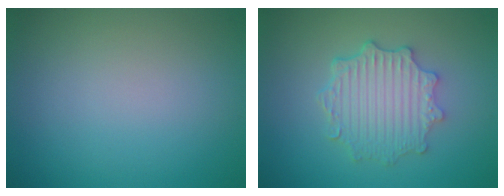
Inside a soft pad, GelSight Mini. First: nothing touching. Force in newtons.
{"total": 4.6, "press": 3.8, "slide": 2.6}